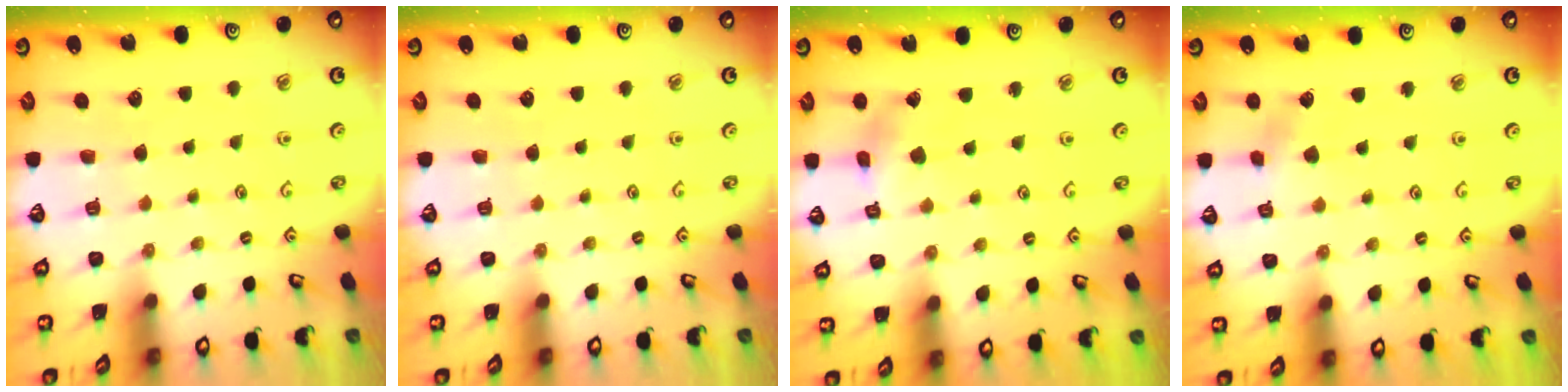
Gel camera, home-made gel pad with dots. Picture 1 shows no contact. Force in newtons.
{"total": 0.0}
{"total": 2.5, "press": 2.5, "slide": 0.3}
{"total": 2.9, "press": 2.8, "slide": 0.8}